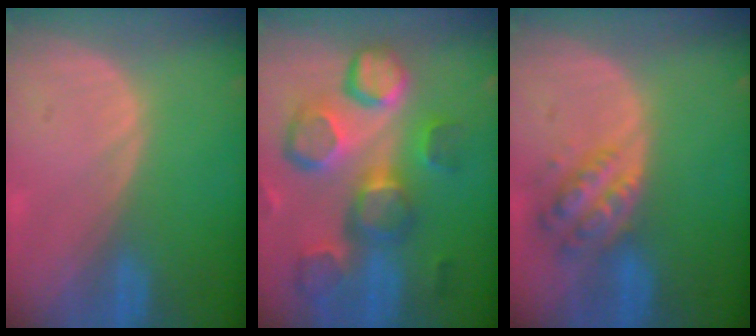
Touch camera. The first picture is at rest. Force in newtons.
{"total": 12.9, "press": 11.2, "slide": 6.4}
{"total": 6.0, "press": 5.4, "slide": 2.6}